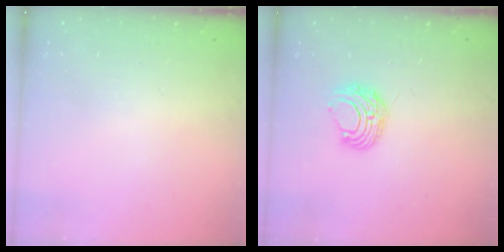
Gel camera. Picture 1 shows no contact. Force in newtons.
{"total": 7.6, "press": 7.6, "slide": 0.5}